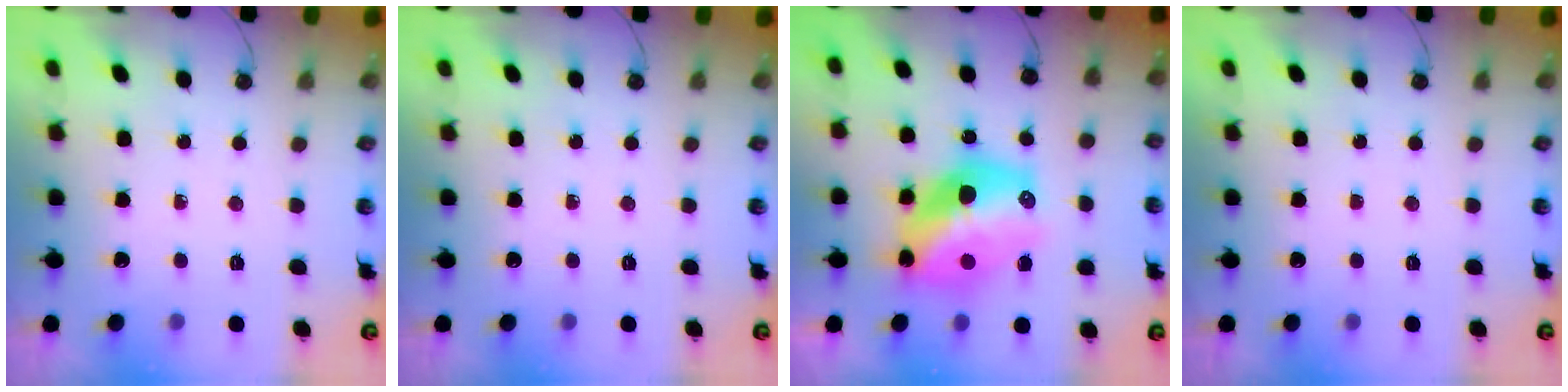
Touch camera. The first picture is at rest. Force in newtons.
{"total": 0.0}
{"total": 16.7, "press": 16.6, "slide": 1.8}
{"total": 0.0}